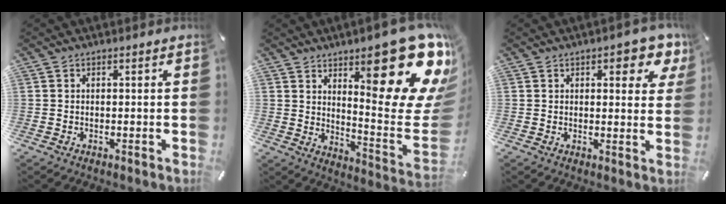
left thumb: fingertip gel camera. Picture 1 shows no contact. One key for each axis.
{"total": 29.9, "fx": 16.0, "fy": 10.4, "fz": 23.0, "tx": -0.284, "ty": -0.118, "tz": 0.264}
{"total": 7.1, "fx": 4.0, "fy": 3.4, "fz": 4.8, "tx": -0.054, "ty": -0.020, "tz": 0.064}